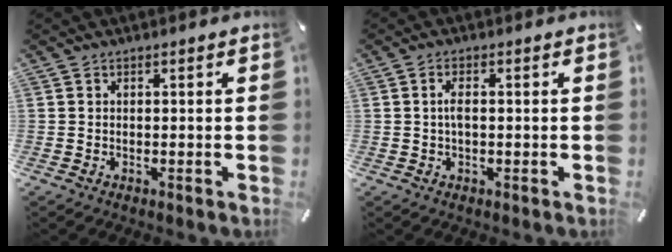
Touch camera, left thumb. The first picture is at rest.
{"total": 2.4, "force": [0.0, 1.1, 2.2], "torque": [-0.042, 0.002, -0.001]}